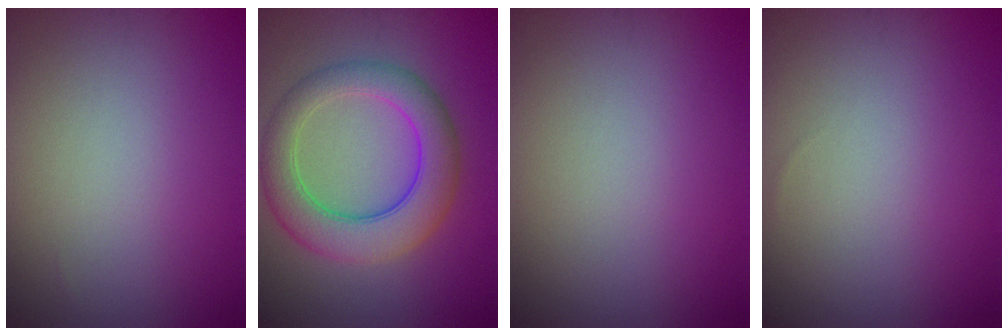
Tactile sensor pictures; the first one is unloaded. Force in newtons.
{"total": 6.8, "press": 6.8, "slide": 0.4}
{"total": 0.0}
{"total": 0.0}